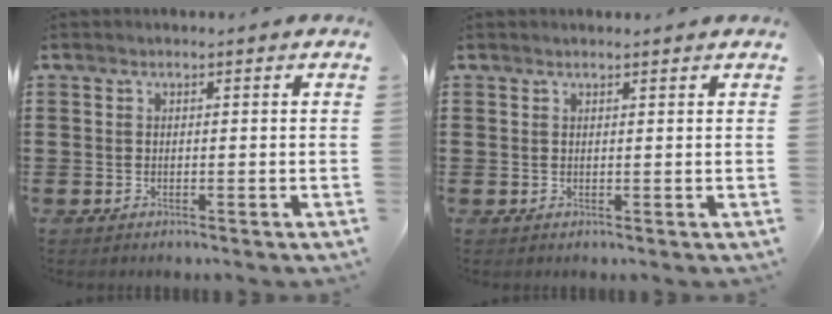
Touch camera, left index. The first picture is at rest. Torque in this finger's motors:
{"motor_torque": [1.92, -0.21, -0.01, 0.02]}